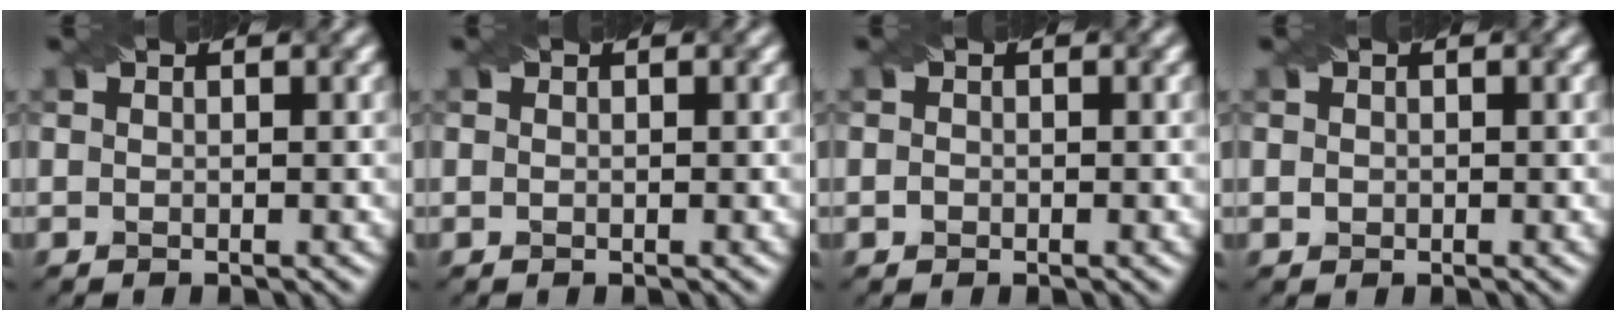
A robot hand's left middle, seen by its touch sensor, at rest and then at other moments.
{"total": 0.0}
{"total": 0.6, "force": [-0.3, 0.5, 0.2], "torque": [-0.002, -0.003, -0.006]}
{"total": 0.7, "force": [0.0, 0.7, 0.2], "torque": [-0.001, -0.001, -0.001]}